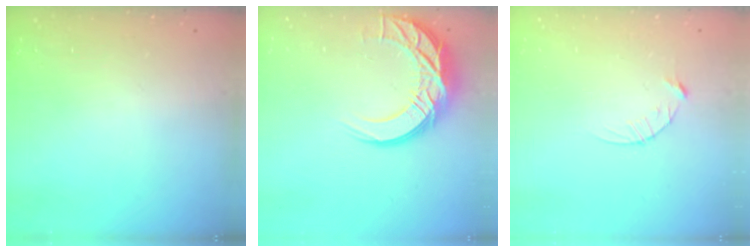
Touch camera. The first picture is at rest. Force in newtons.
{"total": 14.9, "press": 14.9, "slide": 1.3}
{"total": 3.8, "press": 3.8, "slide": 0.4}